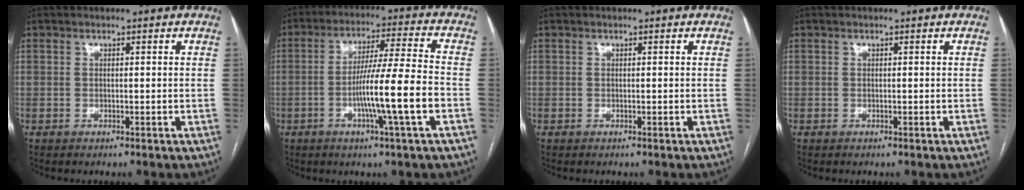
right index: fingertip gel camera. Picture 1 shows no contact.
{"total": 11.7, "force": [-3.4, -1.2, 11.1], "torque": [-0.196, -0.002, -0.061]}
{"total": 0.0}
{"total": 0.0}